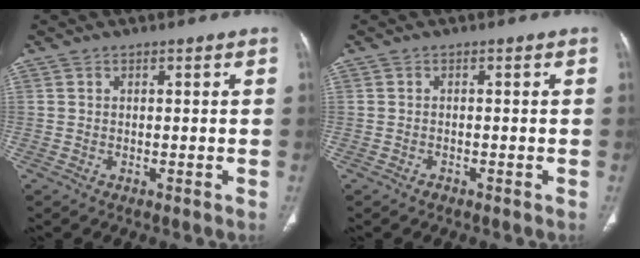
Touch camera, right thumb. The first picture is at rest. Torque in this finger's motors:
{"motor_torque": [-0.39, 0.26, -0.16, 0.03, 0.02]}